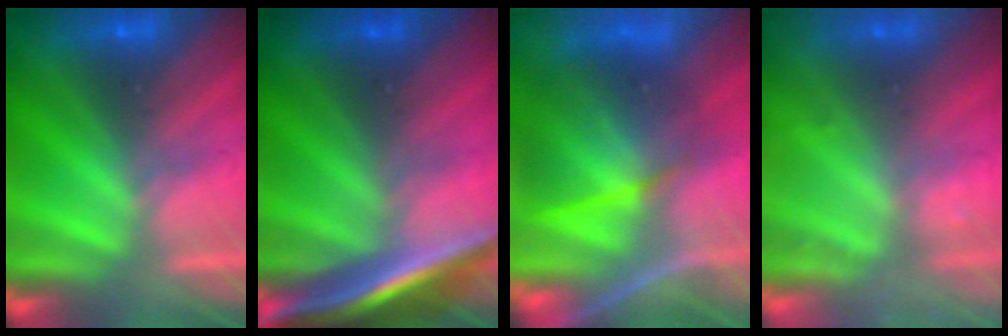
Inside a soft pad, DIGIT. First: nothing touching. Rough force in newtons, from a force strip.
{"total": 7.0}
{"total": 7.4}
{"total": 2.3}